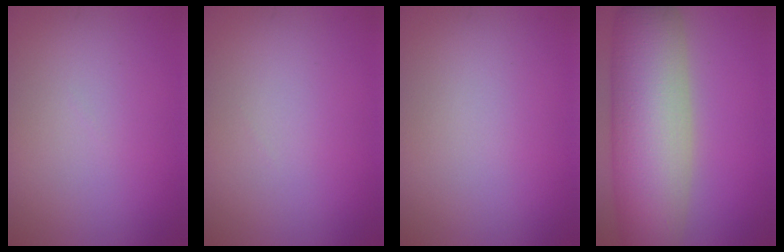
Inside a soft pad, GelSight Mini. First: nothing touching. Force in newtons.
{"total": 0.0}
{"total": 0.0}
{"total": 11.3, "press": 11.3, "slide": 0.2}